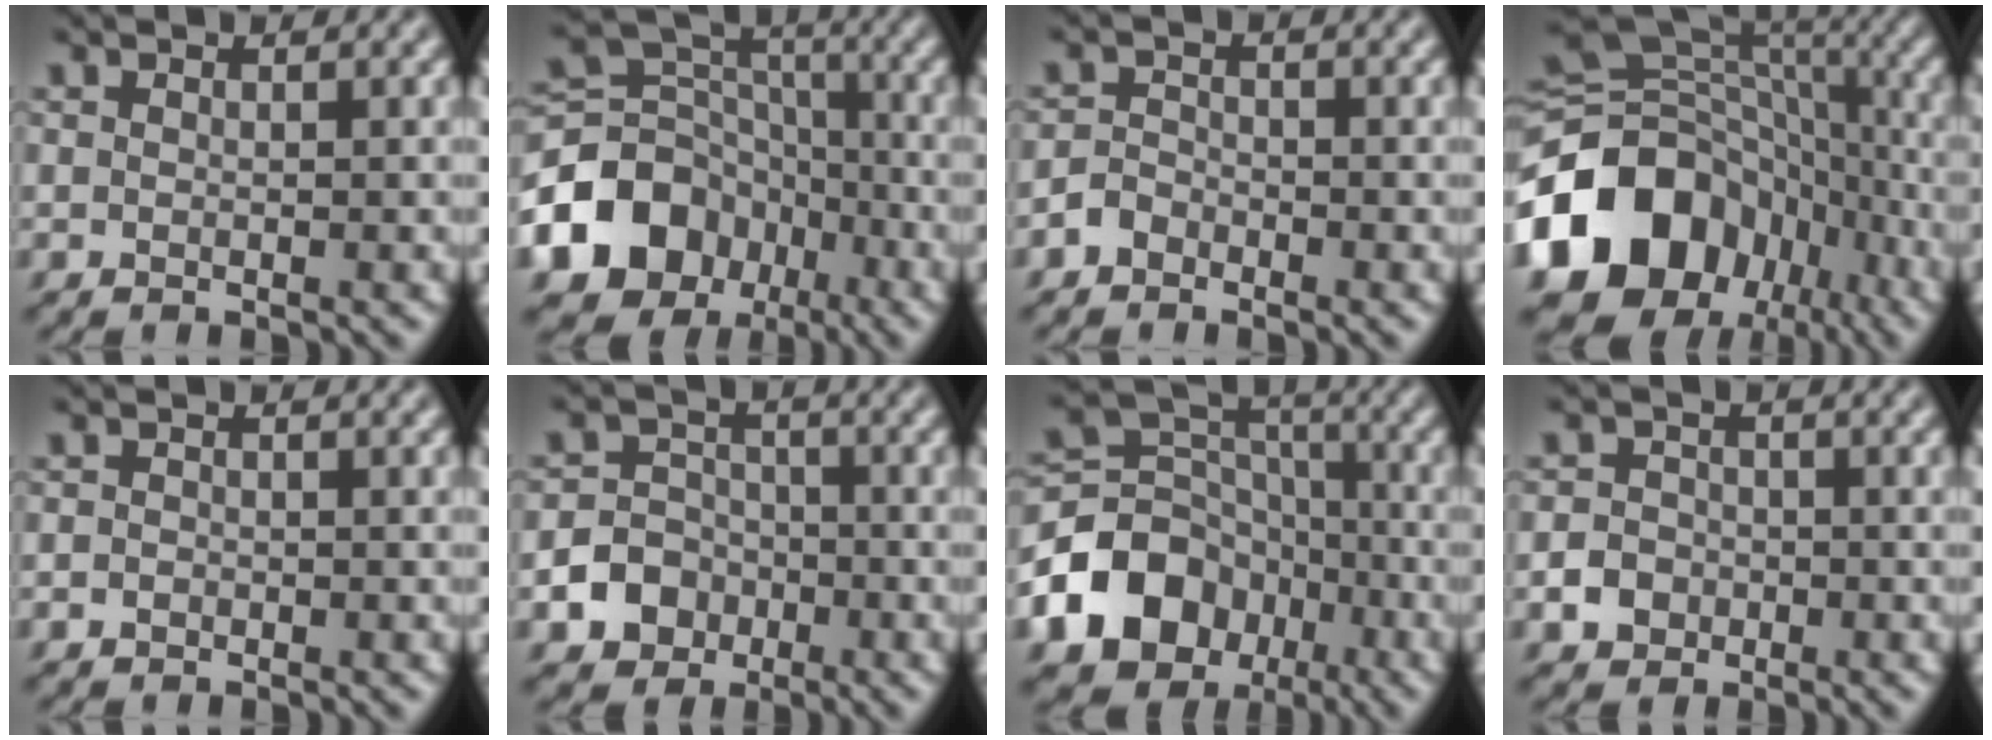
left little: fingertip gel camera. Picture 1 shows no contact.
{"total": 11.8, "force": [-5.6, 9.2, 4.7], "torque": [-0.117, 0.004, -0.112]}
{"total": 1.6, "force": [-1.2, 1.0, 0.3], "torque": [-0.005, 0.007, -0.027]}
{"total": 15.0, "force": [-6.4, 11.4, 7.4], "torque": [-0.164, 0.006, -0.128]}
{"total": 0.7, "force": [-0.2, 0.6, 0.1], "torque": [0.003, -0.004, -0.007]}
{"total": 5.7, "force": [-2.7, 4.9, 1.2], "torque": [-0.007, -0.004, -0.067]}
{"total": 12.5, "force": [-6.0, 9.9, 4.8], "torque": [-0.111, -0.011, -0.119]}
{"total": 3.2, "force": [-1.4, 2.8, 0.7], "torque": [0.007, -0.001, -0.032]}